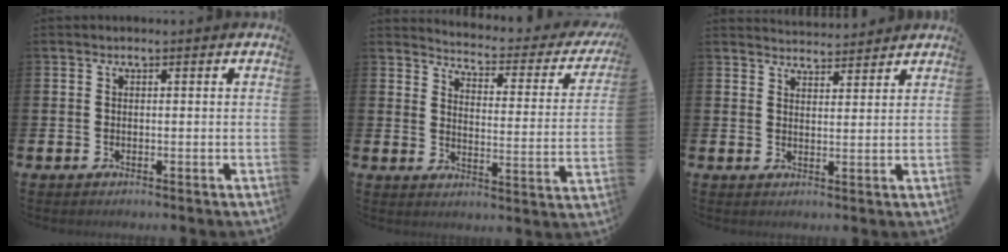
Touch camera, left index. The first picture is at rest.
{"total": 3.6, "force": [3.4, 0.7, 1.0], "torque": [-0.036, -0.037, 0.048]}
{"total": 3.7, "force": [3.6, 0.3, -0.2], "torque": [-0.004, -0.021, 0.067]}